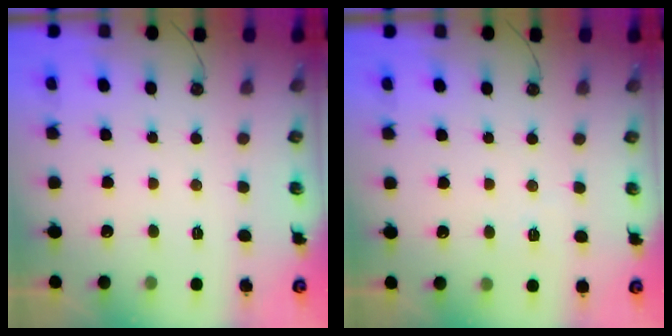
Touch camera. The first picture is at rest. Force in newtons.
{"total": 2.7, "press": 2.5, "slide": 1.0}